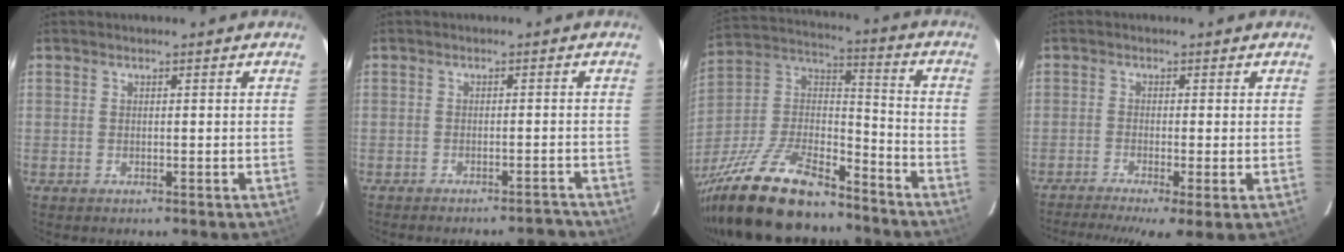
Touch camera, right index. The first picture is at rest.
{"total": 6.1, "force": [-5.8, 1.2, 1.5], "torque": [-0.026, 0.018, -0.065]}
{"total": 24.3, "force": [-18.5, 8.1, 13.5], "torque": [-0.283, -0.013, -0.315]}
{"total": 8.7, "force": [-5.7, 0.6, 6.5], "torque": [-0.132, -0.025, -0.093]}